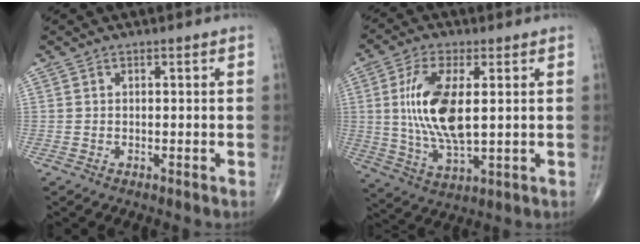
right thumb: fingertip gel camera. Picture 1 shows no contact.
{"total": 13.6, "force": [1.8, 5.6, 12.3], "torque": [-0.251, -0.015, 0.039]}